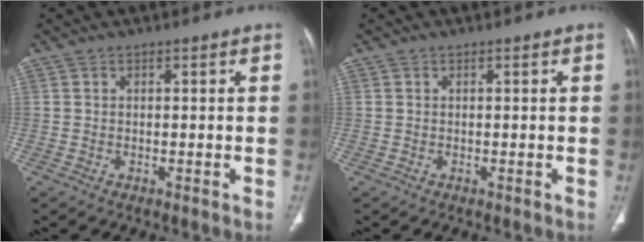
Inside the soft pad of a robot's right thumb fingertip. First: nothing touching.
{"total": 0.0}